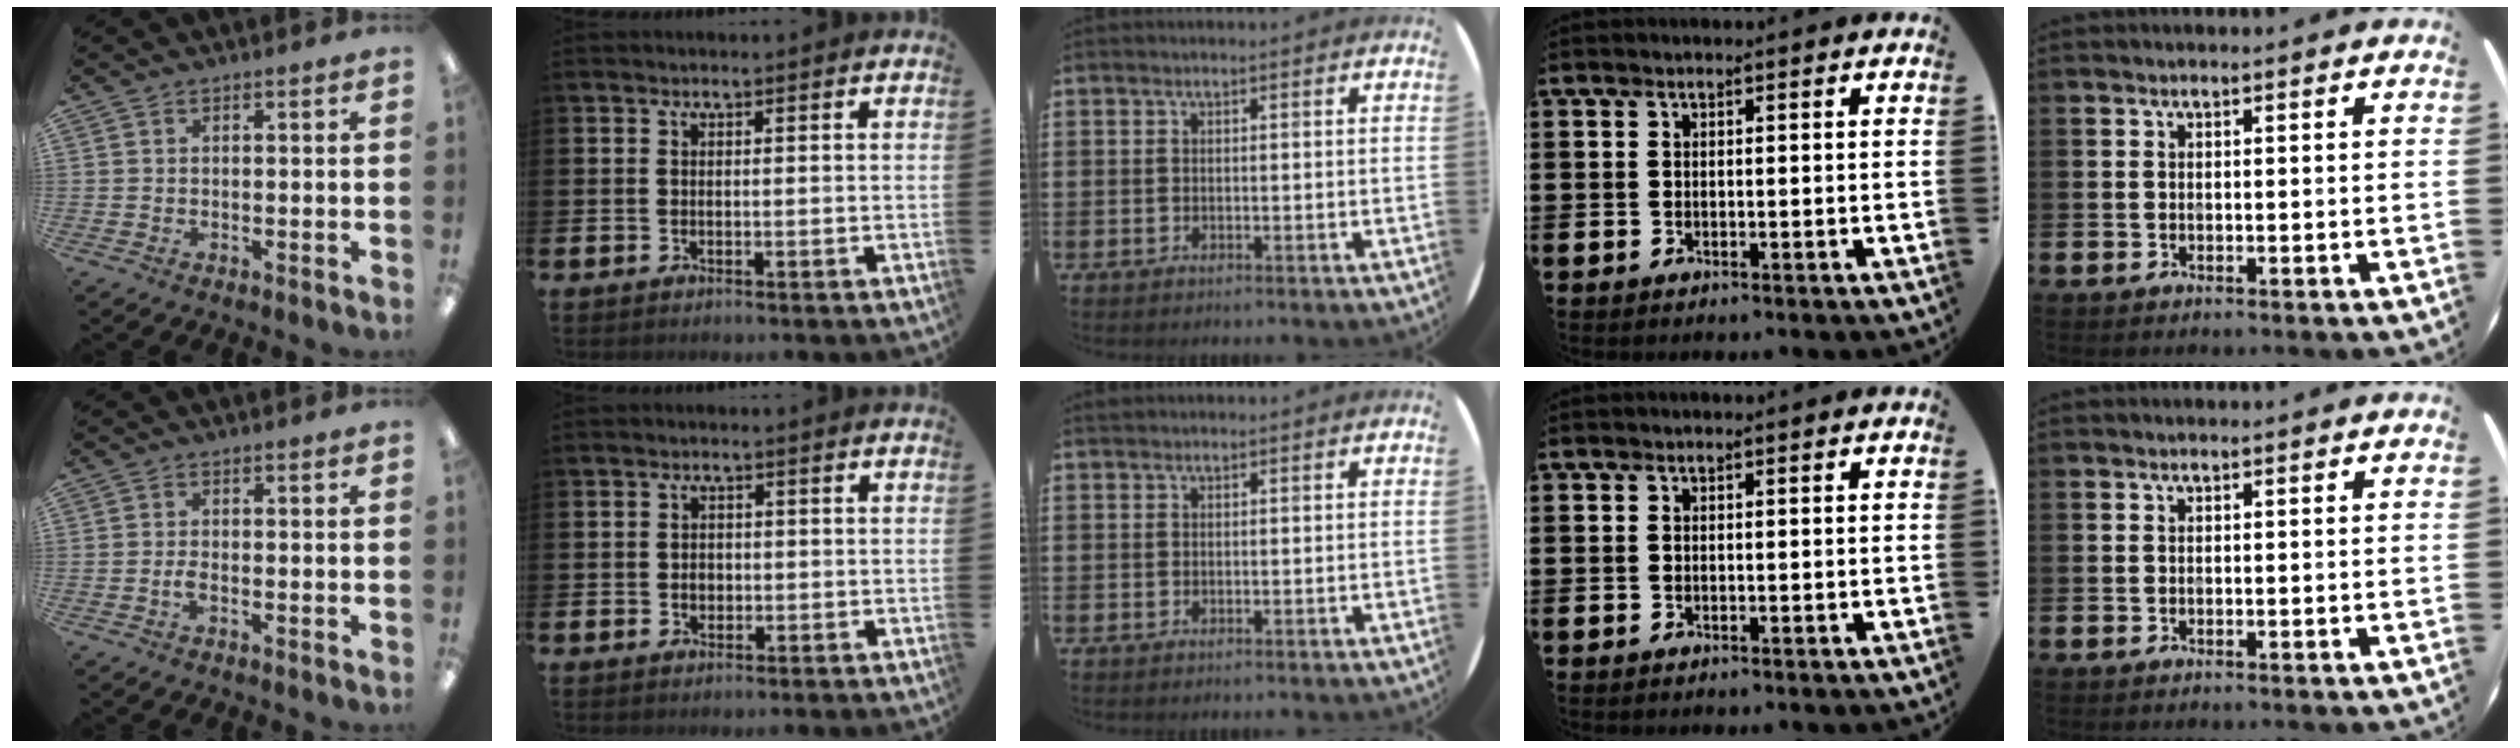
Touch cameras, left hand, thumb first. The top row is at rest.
{"thumb": {"total": 1.8, "force": [-0.5, 0.5, 1.6], "torque": [-0.028, 0.002, -0.010]}, "index": {"total": 1.6, "force": [-0.1, 1.4, 0.8], "torque": [-0.002, 0.001, -0.007]}}